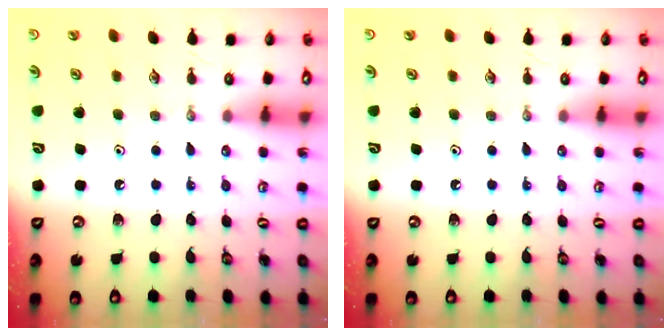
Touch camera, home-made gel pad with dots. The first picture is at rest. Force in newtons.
{"total": 0.0}